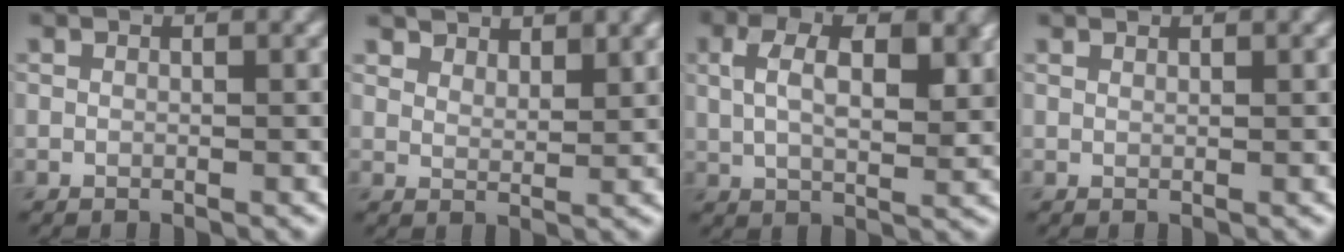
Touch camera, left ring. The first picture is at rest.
{"total": 4.1, "force": [3.7, 1.5, 1.2], "torque": [-0.027, -0.011, 0.069]}
{"total": 6.6, "force": [2.1, 3.6, 5.1], "torque": [-0.089, 0.005, 0.031]}
{"total": 0.6, "force": [0.6, 0.0, 0.1], "torque": [0.002, 0.000, 0.011]}